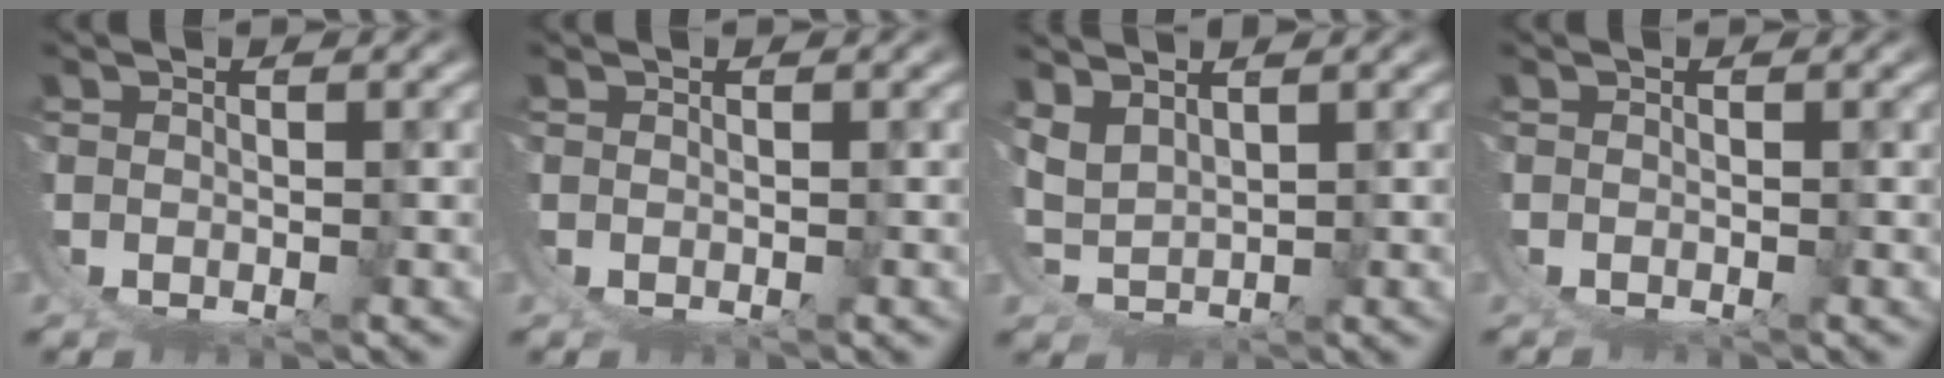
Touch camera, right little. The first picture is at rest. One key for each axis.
{"total": 0.0}
{"total": 3.2, "fx": 1.8, "fy": 1.8, "fz": 1.9, "tx": -0.062, "ty": -0.019, "tz": 0.046}
{"total": 0.9, "fx": -0.8, "fy": 0.3, "fz": 0.1, "tx": -0.008, "ty": -0.007, "tz": -0.010}